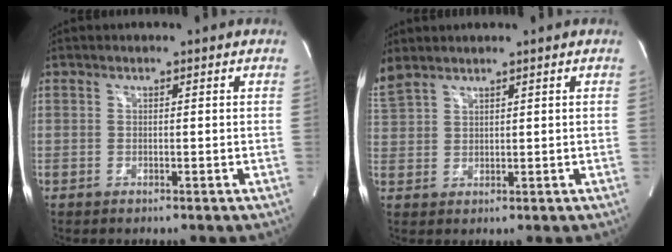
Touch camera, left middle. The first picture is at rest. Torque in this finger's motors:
{"motor_torque": [0.38, -0.33, 1.06, 0.21]}